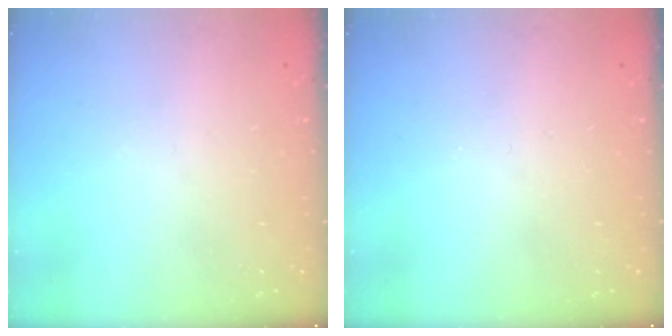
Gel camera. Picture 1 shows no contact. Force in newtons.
{"total": 0.0}